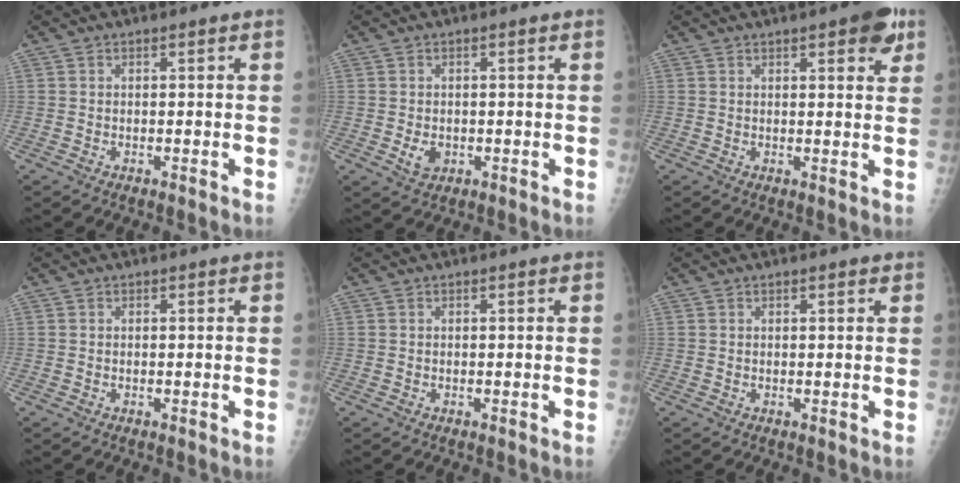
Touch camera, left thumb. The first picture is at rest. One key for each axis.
{"total": 2.9, "fx": -0.5, "fy": 2.2, "fz": 1.9, "tx": -0.023, "ty": -0.001, "tz": 0.000}
{"total": 6.1, "fx": 3.3, "fy": 1.8, "fz": 4.8, "tx": -0.047, "ty": -0.010, "tz": 0.035}
{"total": 0.0}
{"total": 0.0}
{"total": 1.1, "fx": 0.8, "fy": 0.3, "fz": 0.7, "tx": -0.010, "ty": -0.001, "tz": 0.009}